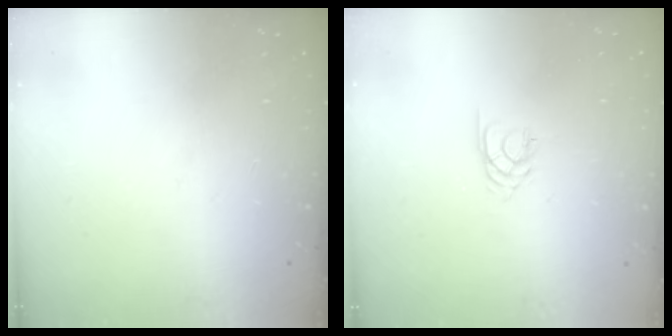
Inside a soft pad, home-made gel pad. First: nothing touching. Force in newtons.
{"total": 2.1, "press": 2.0, "slide": 0.3}